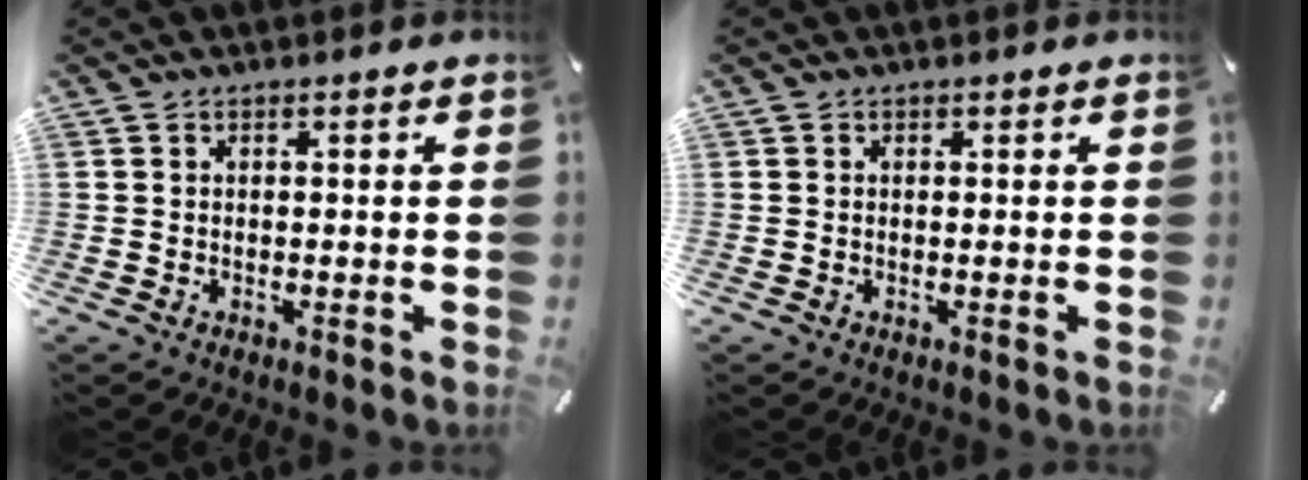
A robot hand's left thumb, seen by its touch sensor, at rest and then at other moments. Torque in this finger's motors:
{"motor_torque": [0.00, 0.00, 0.00, 0.00, 0.00]}